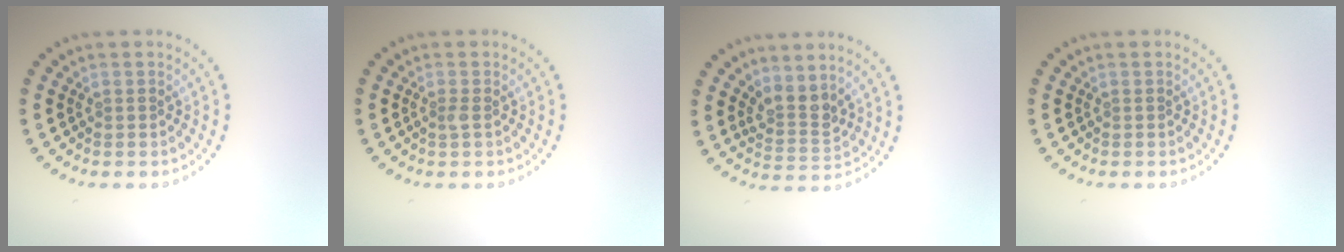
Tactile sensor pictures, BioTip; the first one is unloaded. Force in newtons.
{"total": 0.7, "press": 0.6, "slide": 0.3}
{"total": 2.6, "press": 2.0, "slide": 1.7}
{"total": 0.0}